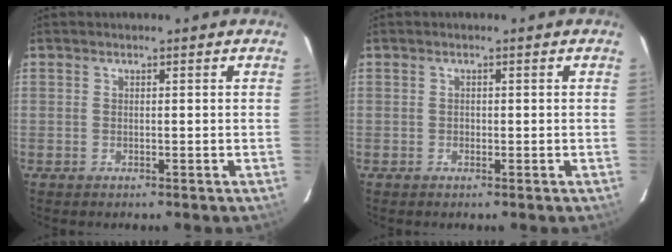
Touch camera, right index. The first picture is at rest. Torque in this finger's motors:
{"motor_torque": [0.06, 0.06, -0.01, 0.00]}